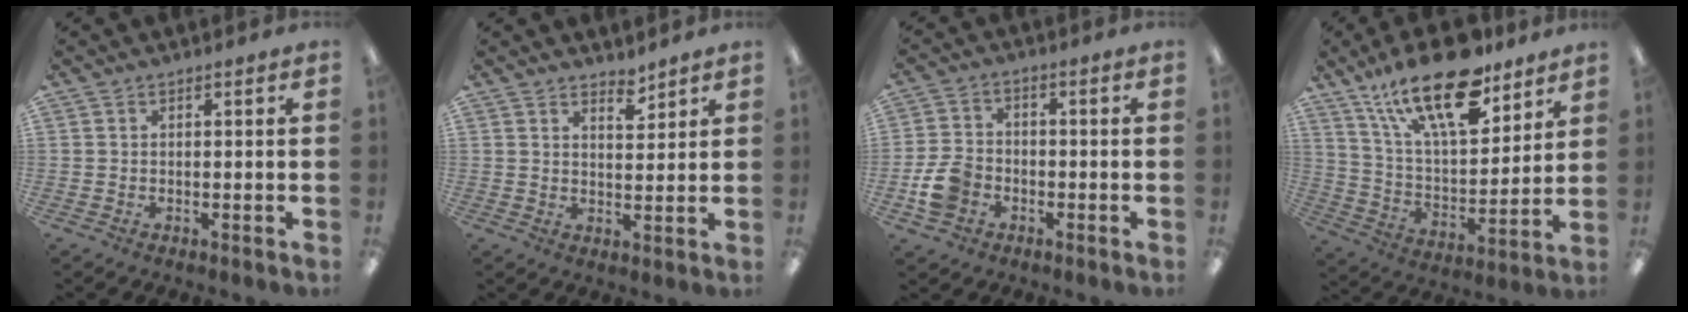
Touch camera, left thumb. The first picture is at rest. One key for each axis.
{"total": 3.7, "fx": 3.4, "fy": 1.1, "fz": 1.0, "tx": -0.003, "ty": -0.027, "tz": 0.058}
{"total": 7.8, "fx": -2.9, "fy": 5.8, "fz": 4.2, "tx": -0.091, "ty": 0.017, "tz": -0.052}
{"total": 22.8, "fx": 15.1, "fy": 9.1, "fz": 14.4, "tx": -0.253, "ty": -0.081, "tz": 0.260}